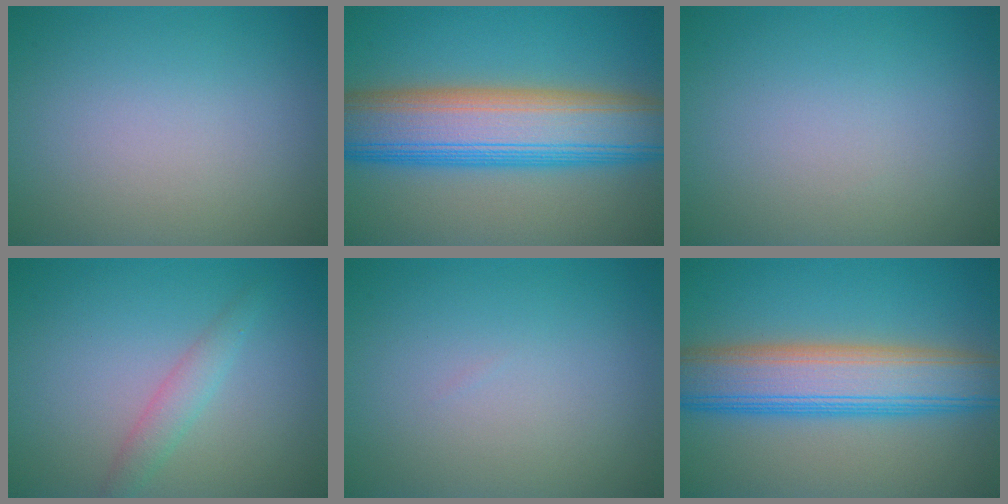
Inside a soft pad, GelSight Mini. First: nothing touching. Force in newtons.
{"total": 11.8, "press": 11.7, "slide": 0.5}
{"total": 0.0}
{"total": 1.9, "press": 1.9, "slide": 0.1}
{"total": 0.0}
{"total": 8.8, "press": 8.8, "slide": 0.2}